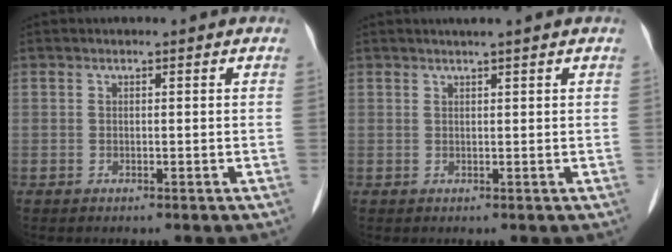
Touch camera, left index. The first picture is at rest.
{"total": 2.2, "force": [1.8, -0.4, 1.2], "torque": [-0.013, 0.010, 0.031]}